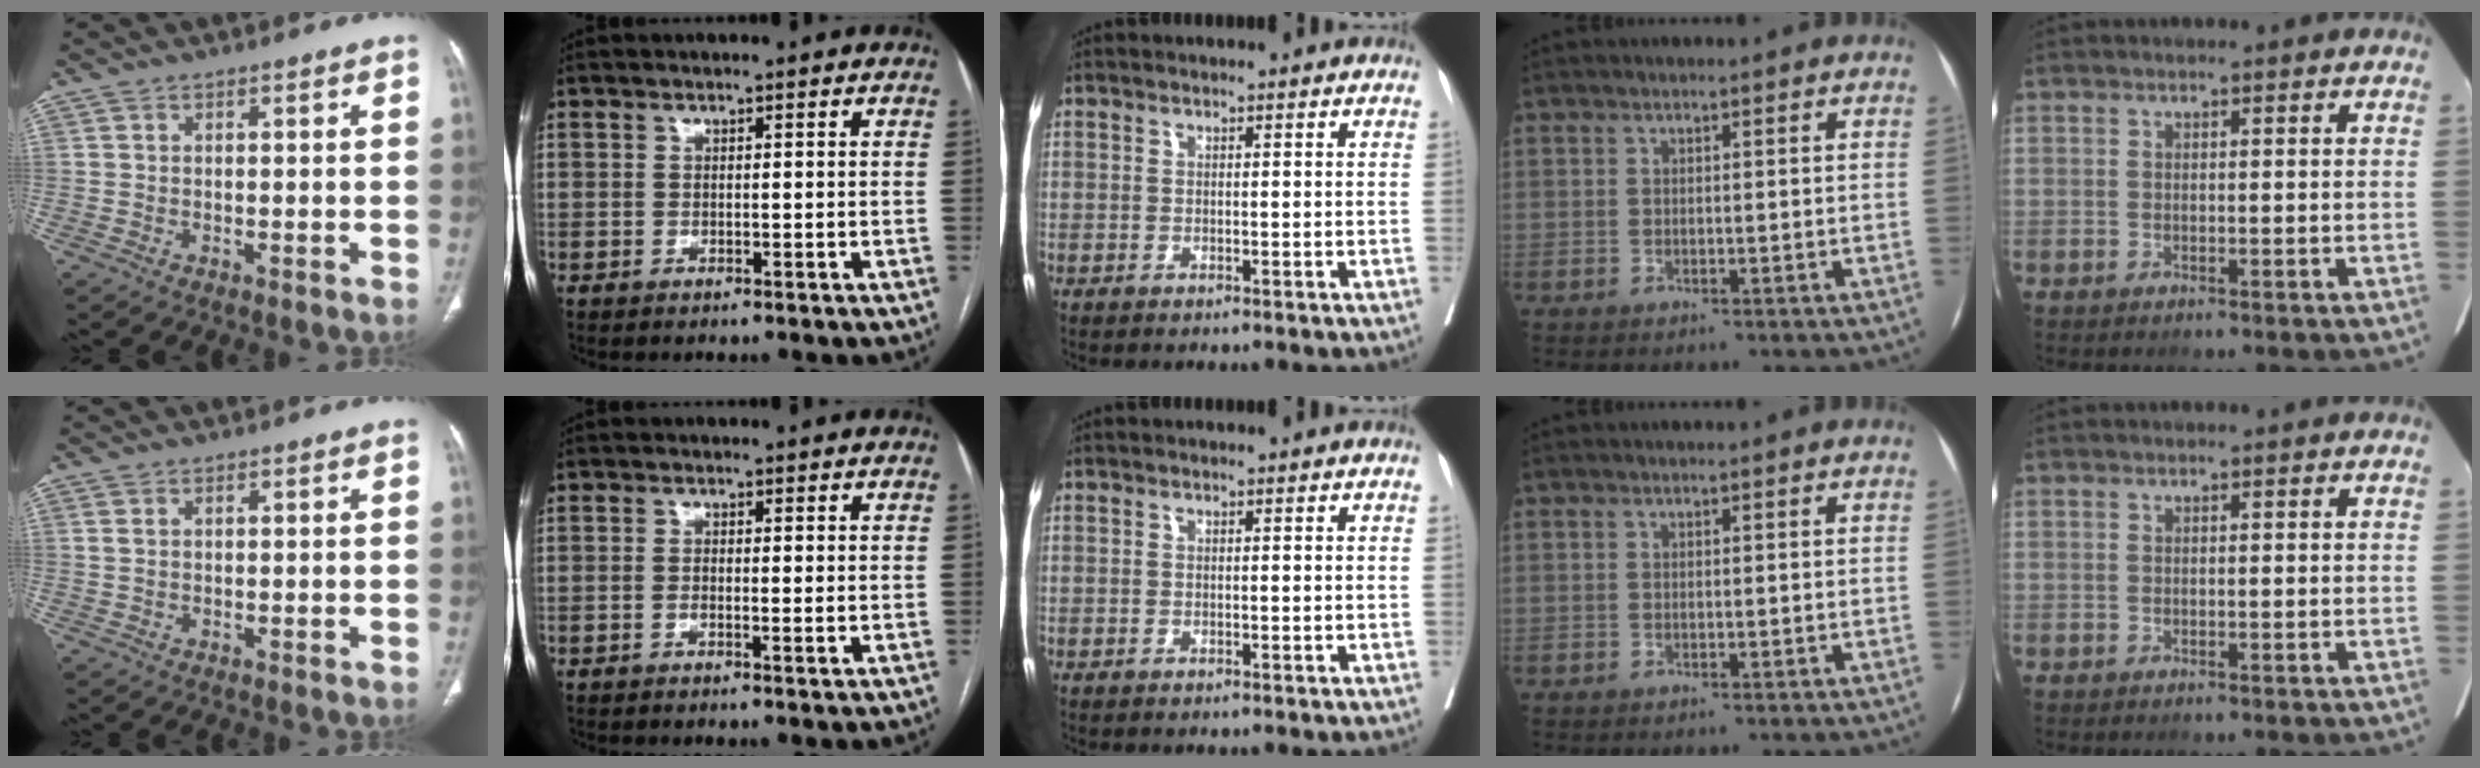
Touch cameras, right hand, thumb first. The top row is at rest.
{"thumb": {"total": 1.2, "force": [0.5, 0.6, 0.9], "torque": [-0.026, 0.009, 0.017]}, "index": {"total": 1.8, "force": [-0.3, 0.4, 1.7], "torque": [-0.028, -0.003, -0.004]}}